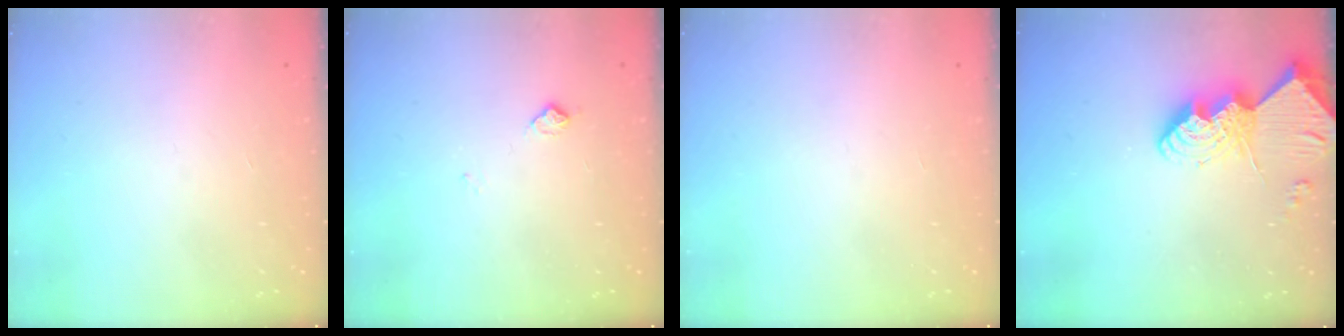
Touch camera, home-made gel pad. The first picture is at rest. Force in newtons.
{"total": 5.6, "press": 5.5, "slide": 0.8}
{"total": 0.0}
{"total": 13.0, "press": 12.9, "slide": 1.2}